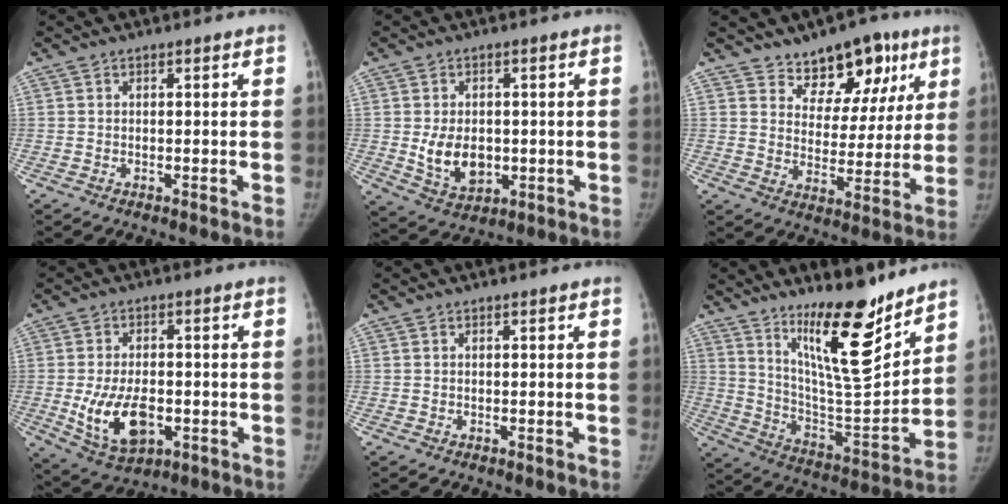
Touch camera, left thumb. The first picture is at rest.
{"total": 5.2, "force": [0.3, 4.0, 3.3], "torque": [-0.037, -0.012, 0.020]}
{"total": 13.1, "force": [8.2, 7.8, 6.5], "torque": [-0.032, -0.038, 0.122]}
{"total": 11.1, "force": [-2.5, 6.4, 8.8], "torque": [-0.149, 0.002, -0.028]}
{"total": 0.0}
{"total": 19.1, "force": [13.6, 4.6, 12.6], "torque": [-0.158, -0.112, 0.234]}